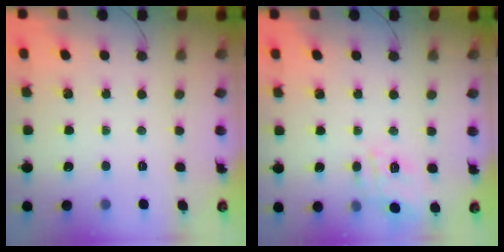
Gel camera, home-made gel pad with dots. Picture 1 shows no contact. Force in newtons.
{"total": 10.5, "press": 10.5, "slide": 0.8}